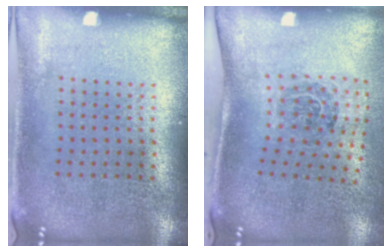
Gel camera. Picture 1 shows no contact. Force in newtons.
{"total": 1.7, "press": 1.1, "slide": 1.2}